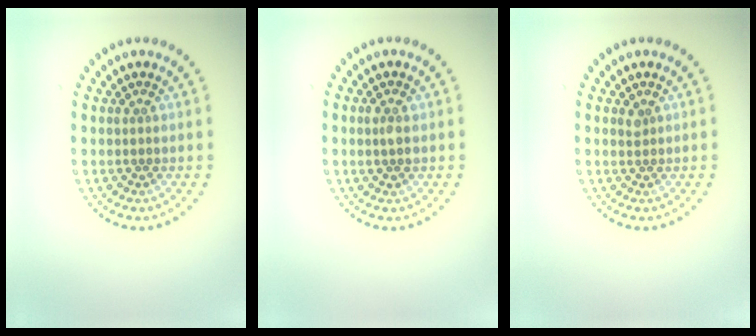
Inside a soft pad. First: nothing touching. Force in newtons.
{"total": 1.4, "press": 1.4, "slide": 0.0}
{"total": 0.8, "press": 0.6, "slide": 0.5}